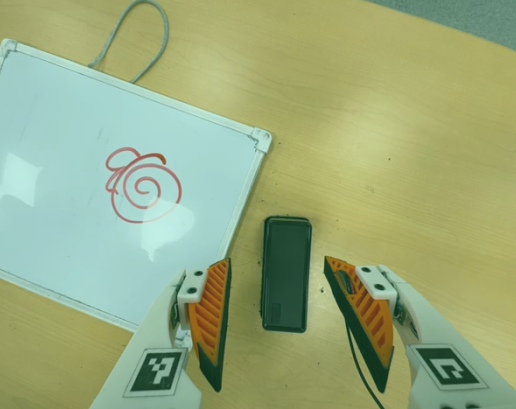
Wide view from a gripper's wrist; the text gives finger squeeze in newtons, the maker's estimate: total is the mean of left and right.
{"total": 0.0}